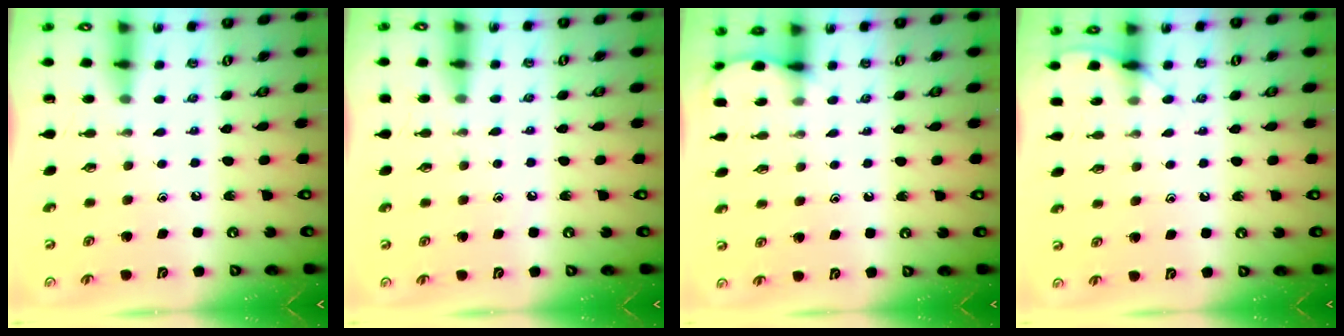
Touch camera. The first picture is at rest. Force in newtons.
{"total": 4.3, "press": 4.2, "slide": 0.7}
{"total": 3.5, "press": 3.5, "slide": 0.5}
{"total": 6.6, "press": 6.6, "slide": 0.8}